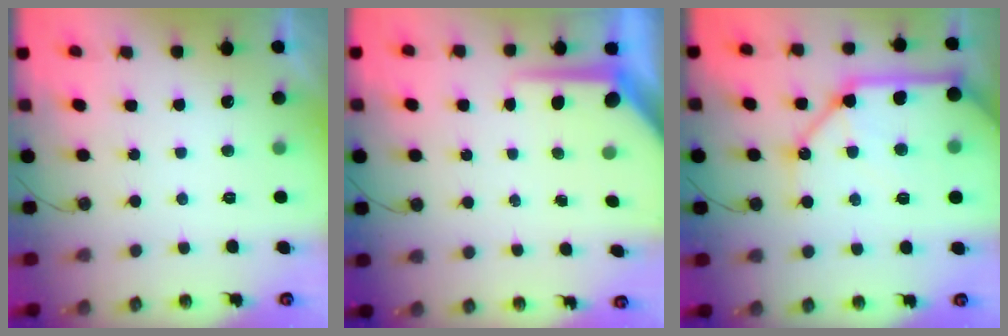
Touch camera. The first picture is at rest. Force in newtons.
{"total": 8.7, "press": 8.6, "slide": 0.9}
{"total": 23.9, "press": 23.6, "slide": 3.8}